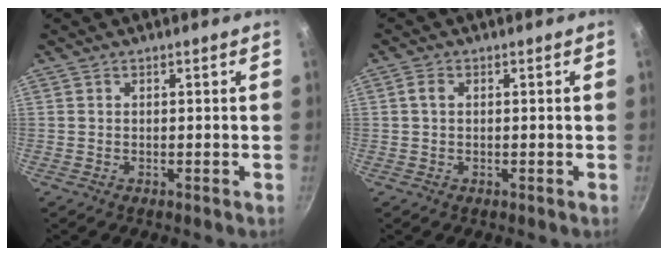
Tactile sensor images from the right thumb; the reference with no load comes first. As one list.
[{"total": 1.6, "force": [0.2, 1.1, 1.1], "torque": [-0.021, 0.004, 0.003]}]